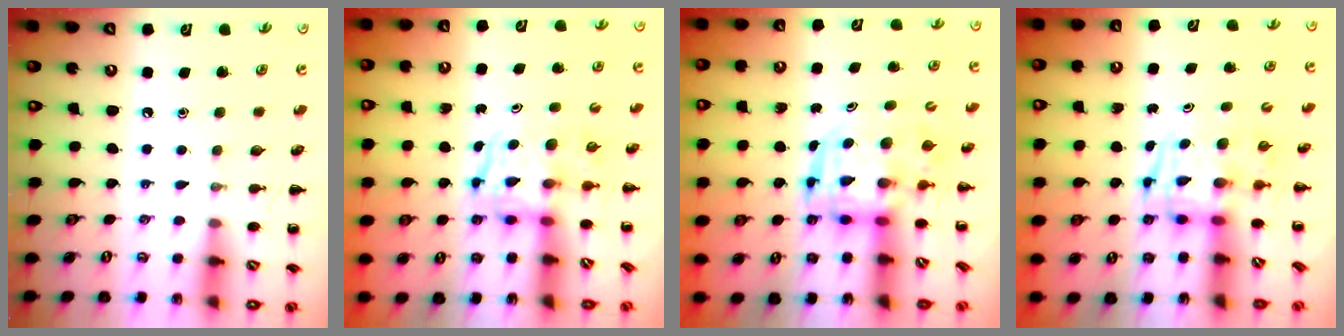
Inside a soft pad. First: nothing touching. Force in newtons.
{"total": 3.4, "press": 3.3, "slide": 0.6}
{"total": 3.7, "press": 3.6, "slide": 0.7}
{"total": 3.3, "press": 3.3, "slide": 0.6}